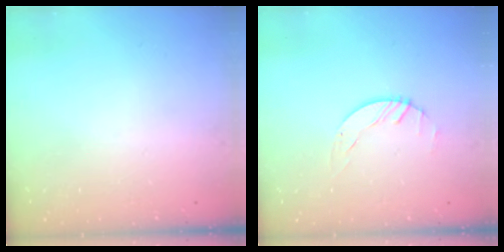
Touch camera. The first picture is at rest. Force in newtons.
{"total": 1.7, "press": 1.7, "slide": 0.1}